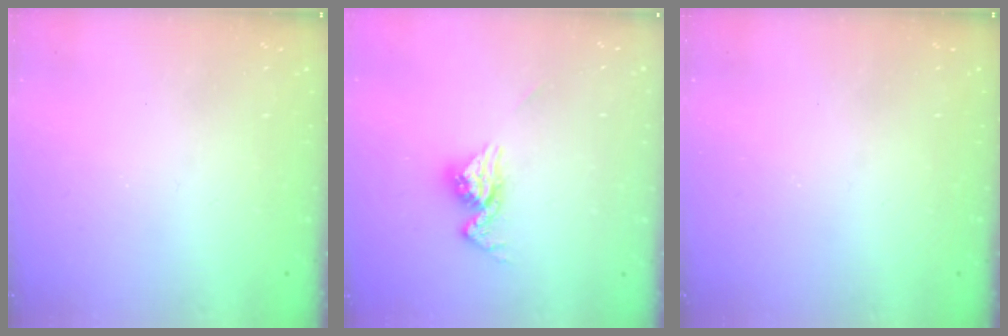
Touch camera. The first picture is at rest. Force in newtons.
{"total": 12.4, "press": 12.3, "slide": 1.0}
{"total": 0.0}